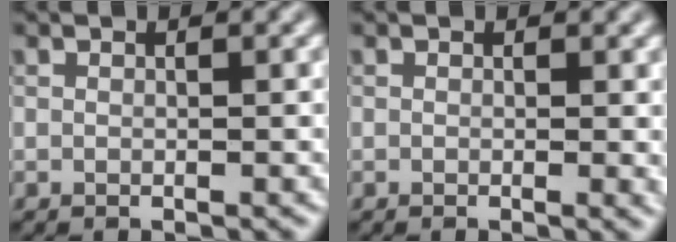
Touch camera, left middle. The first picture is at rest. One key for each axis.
{"total": 1.0, "fx": 0.1, "fy": 0.2, "fz": 1.0, "tx": -0.009, "ty": -0.004, "tz": -0.001}